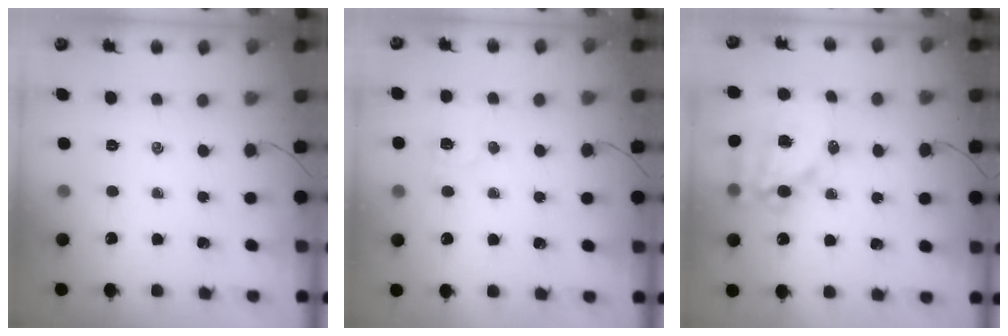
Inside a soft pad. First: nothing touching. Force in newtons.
{"total": 5.0, "press": 4.9, "slide": 0.9}
{"total": 14.2, "press": 13.8, "slide": 3.3}